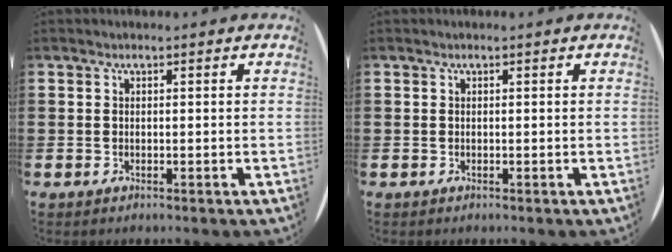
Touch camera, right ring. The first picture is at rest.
{"total": 0.0}